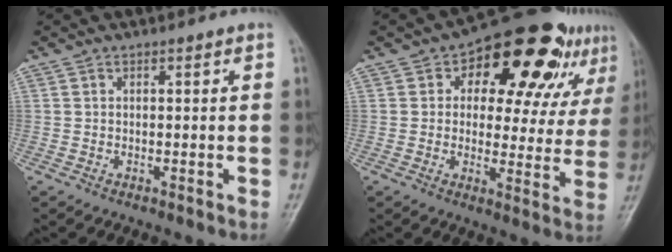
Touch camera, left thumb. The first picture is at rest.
{"total": 20.5, "force": [9.5, 10.7, 14.6], "torque": [-0.137, 0.003, 0.128]}